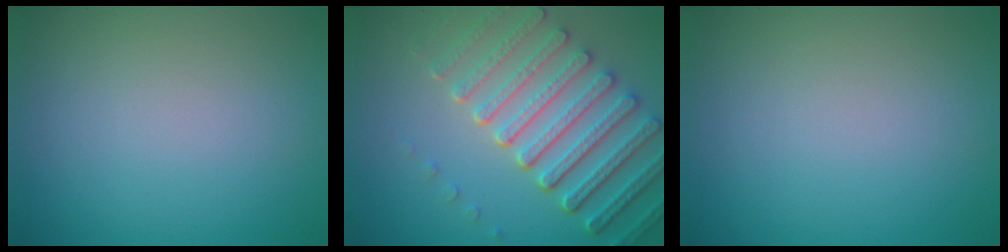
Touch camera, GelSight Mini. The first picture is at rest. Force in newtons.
{"total": 7.2, "press": 5.5, "slide": 4.6}
{"total": 0.0}